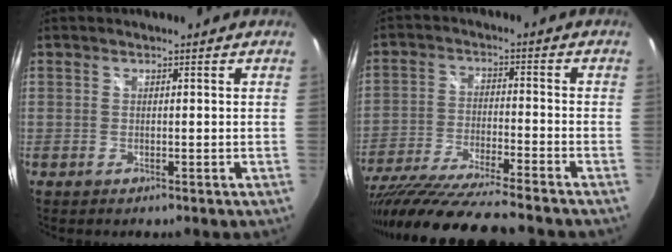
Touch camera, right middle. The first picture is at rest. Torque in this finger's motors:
{"motor_torque": [1.10, -1.04, 0.79, 0.21]}